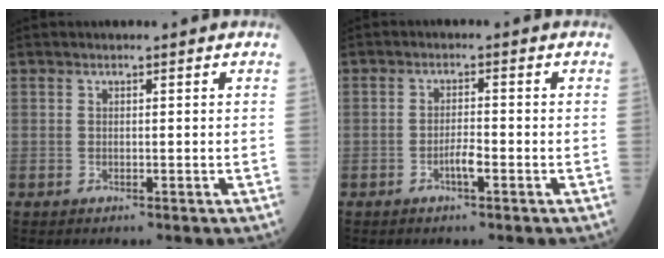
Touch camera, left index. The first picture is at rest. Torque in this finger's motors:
{"motor_torque": [0.49, 0.32, 0.07, 0.01]}